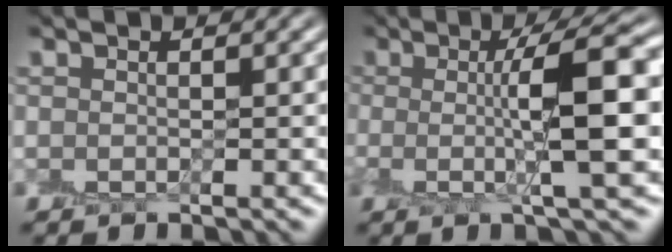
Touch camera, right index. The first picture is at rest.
{"total": 8.1, "force": [0.6, 1.8, 7.8], "torque": [-0.110, 0.005, 0.009]}